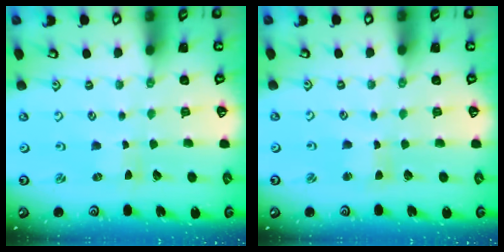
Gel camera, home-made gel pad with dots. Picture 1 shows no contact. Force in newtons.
{"total": 1.5, "press": 1.5, "slide": 0.3}